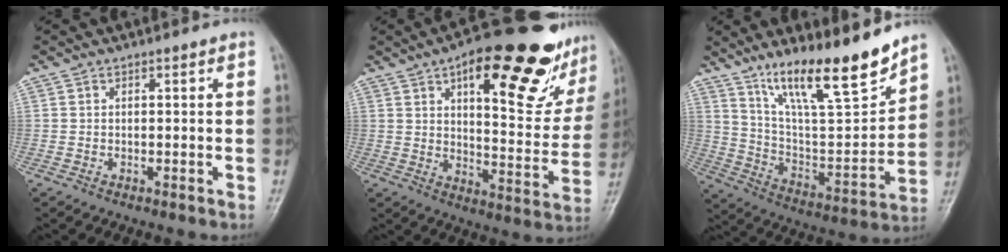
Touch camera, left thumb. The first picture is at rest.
{"total": 25.0, "force": [14.1, 8.9, 18.7], "torque": [-0.205, -0.034, 0.200]}
{"total": 18.8, "force": [14.0, 3.6, 12.0], "torque": [-0.164, -0.085, 0.248]}